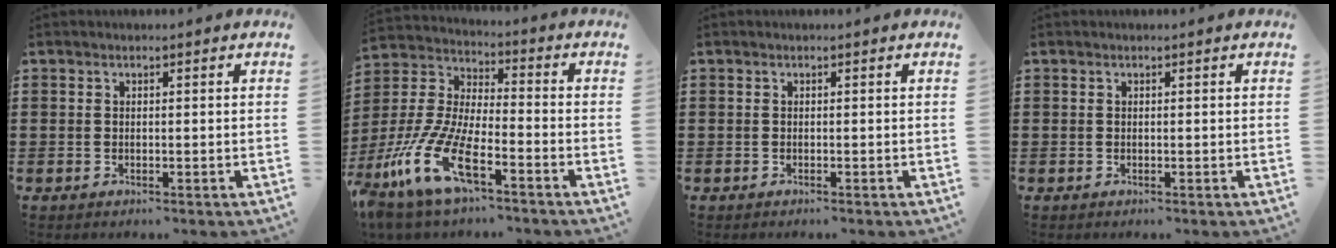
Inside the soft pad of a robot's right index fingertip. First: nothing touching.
{"total": 12.9, "force": [-8.3, 3.7, 9.1], "torque": [-0.224, -0.005, -0.169]}
{"total": 0.0}
{"total": 0.0}